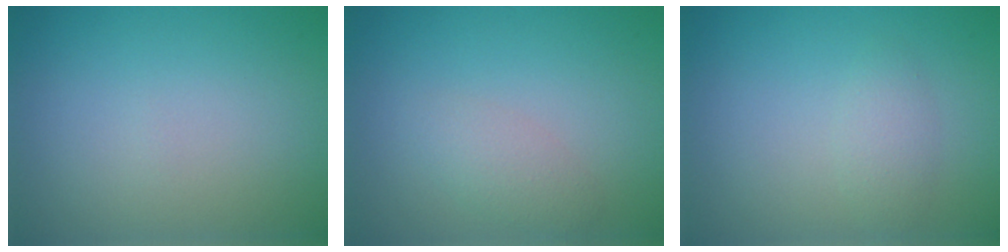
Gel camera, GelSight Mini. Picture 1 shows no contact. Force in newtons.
{"total": 1.8, "press": 1.8, "slide": 0.2}
{"total": 1.5, "press": 1.5, "slide": 0.0}